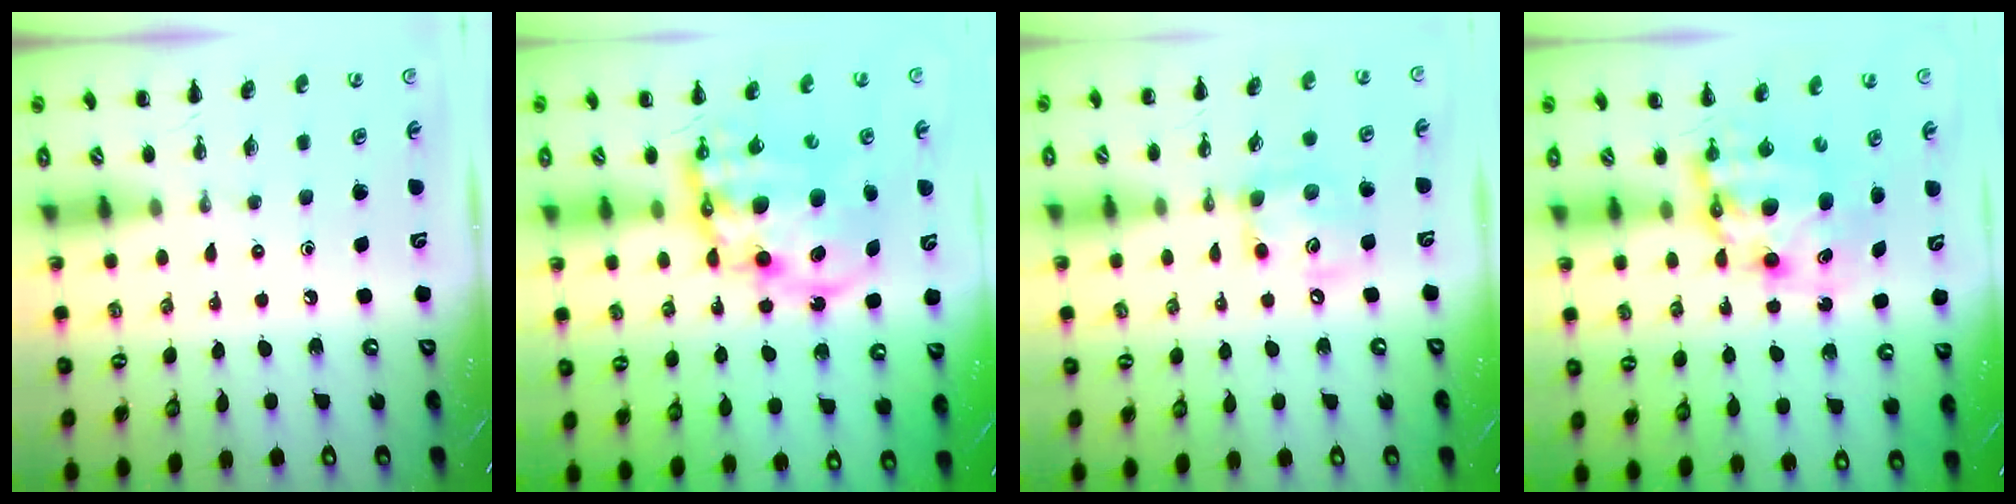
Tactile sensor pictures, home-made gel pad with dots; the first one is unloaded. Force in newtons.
{"total": 13.8, "press": 13.4, "slide": 3.4}
{"total": 10.7, "press": 10.7, "slide": 1.1}
{"total": 7.8, "press": 7.5, "slide": 2.2}